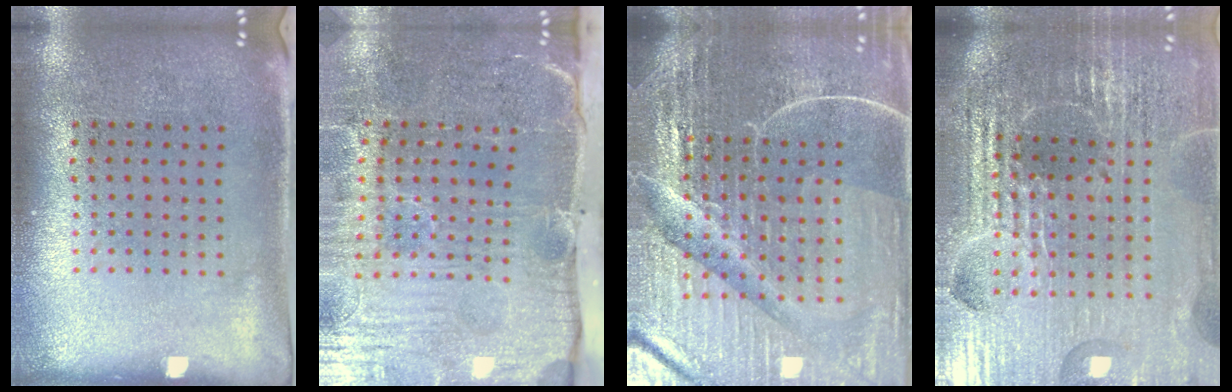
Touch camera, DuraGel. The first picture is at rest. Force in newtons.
{"total": 5.4, "press": 4.4, "slide": 3.1}
{"total": 6.9, "press": 6.1, "slide": 3.3}
{"total": 6.7, "press": 5.9, "slide": 3.2}